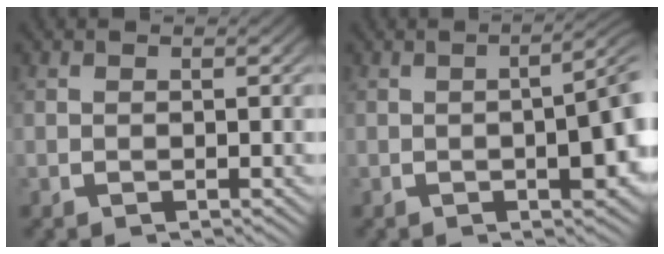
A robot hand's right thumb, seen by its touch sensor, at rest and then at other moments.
{"total": 5.8, "force": [0.1, 2.4, 5.2], "torque": [-0.054, 0.008, -0.003]}